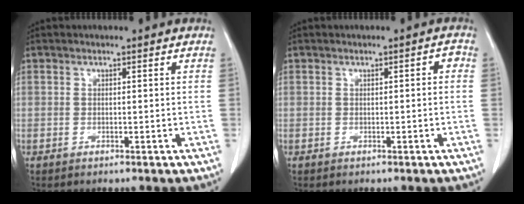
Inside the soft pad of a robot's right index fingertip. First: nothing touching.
{"total": 1.1, "force": [0.0, 0.4, 1.0], "torque": [-0.007, 0.005, 0.000]}